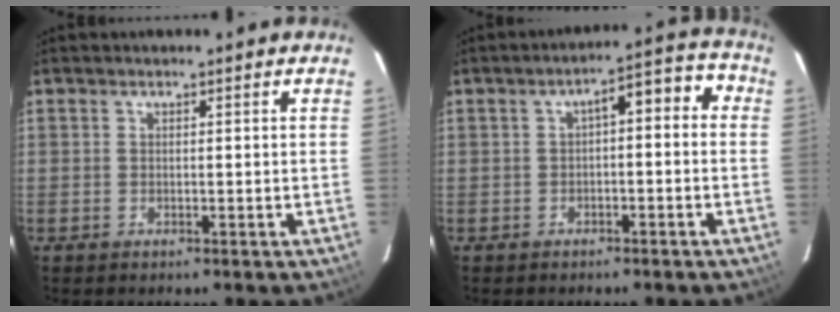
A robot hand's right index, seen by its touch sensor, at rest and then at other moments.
{"total": 5.9, "force": [-1.0, 2.4, 5.3], "torque": [-0.074, 0.039, -0.004]}